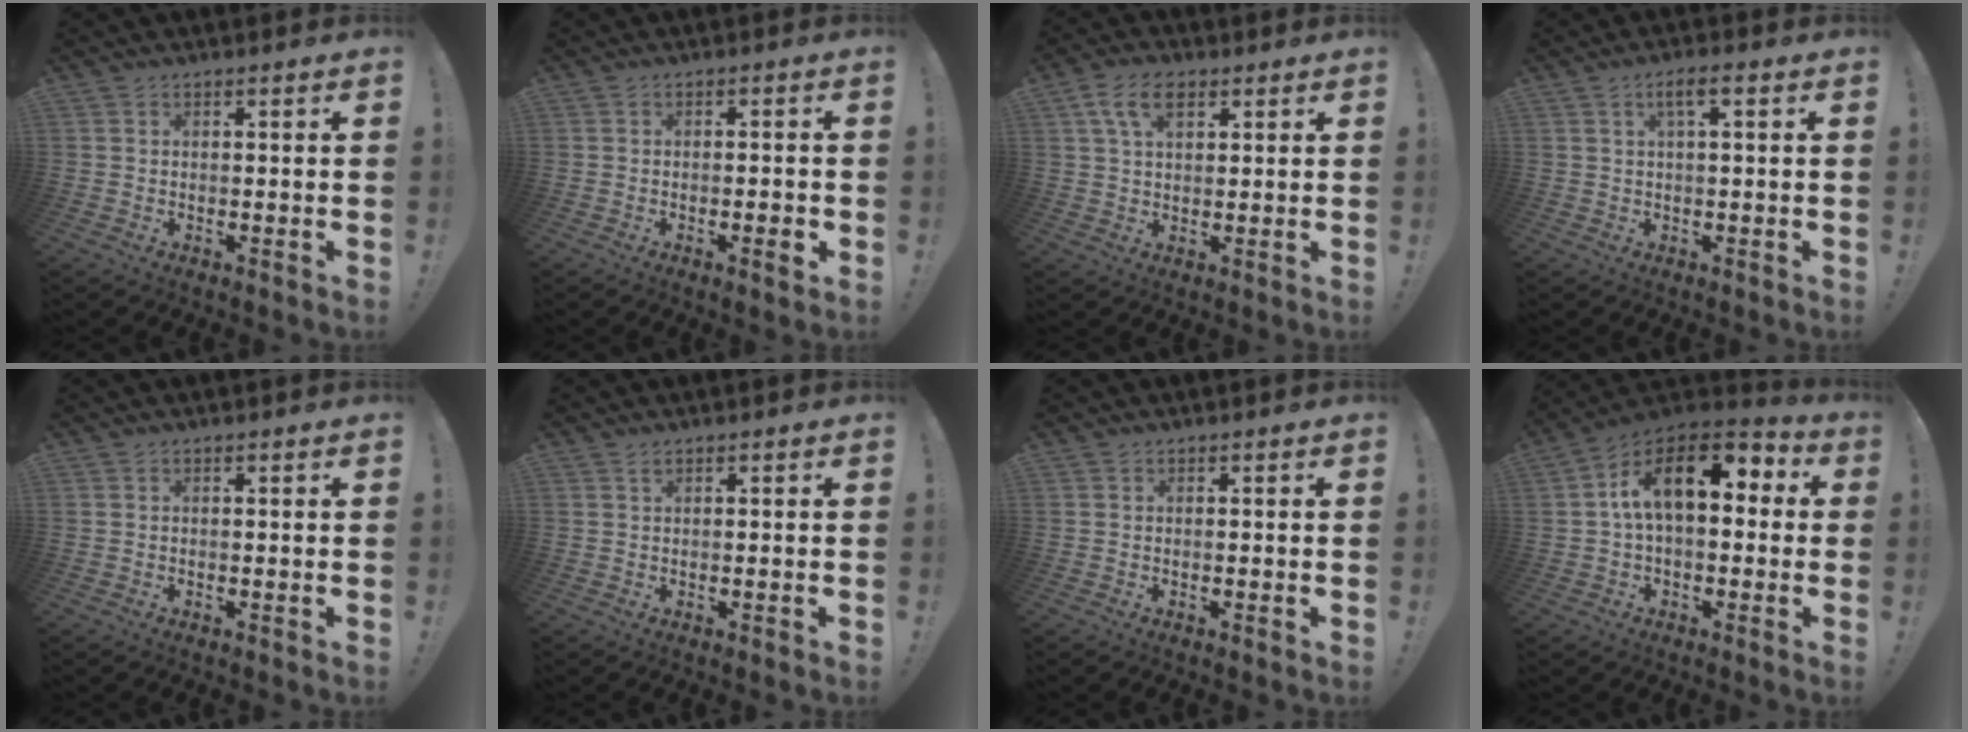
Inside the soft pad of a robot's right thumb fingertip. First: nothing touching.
{"total": 2.7, "force": [-0.8, 0.6, 2.4], "torque": [-0.027, 0.001, -0.014]}
{"total": 8.4, "force": [3.7, 5.1, 5.5], "torque": [-0.091, 0.003, 0.070]}
{"total": 4.0, "force": [1.1, 0.8, 3.7], "torque": [-0.068, 0.004, 0.016]}
{"total": 0.0}
{"total": 0.6, "force": [0.5, 0.1, 0.4], "torque": [0.000, -0.001, 0.007]}
{"total": 0.0}
{"total": 15.3, "force": [3.8, 8.0, 12.5], "torque": [-0.203, 0.002, 0.062]}